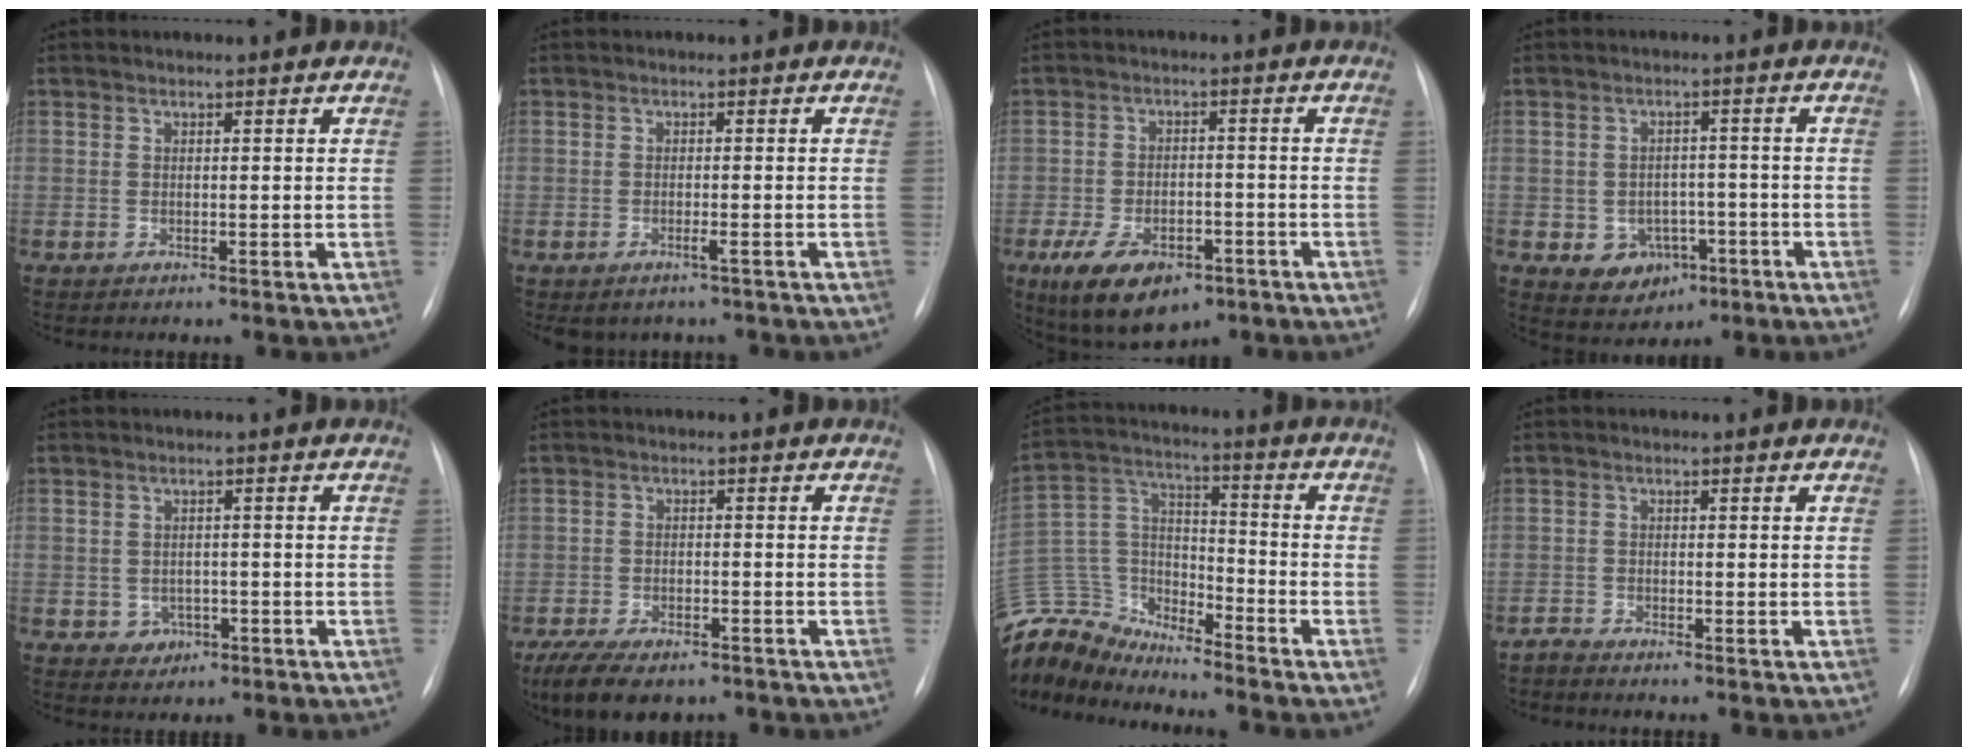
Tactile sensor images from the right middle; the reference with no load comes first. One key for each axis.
{"total": 2.8, "fx": -2.1, "fy": 1.1, "fz": 1.5, "tx": -0.023, "ty": -0.004, "tz": -0.022}
{"total": 10.7, "fx": -6.1, "fy": 5.5, "fz": 6.8, "tx": -0.120, "ty": -0.005, "tz": -0.091}
{"total": 6.2, "fx": -2.5, "fy": 5.0, "fz": 2.7, "tx": -0.040, "ty": 0.012, "tz": -0.025}
{"total": 2.7, "fx": -1.0, "fy": 2.3, "fz": 0.9, "tx": -0.006, "ty": 0.007, "tz": -0.007}
{"total": 10.4, "fx": -7.6, "fy": 4.3, "fz": 5.6, "tx": -0.097, "ty": -0.008, "tz": -0.113}
{"total": 14.8, "fx": -14.2, "fy": 3.6, "fz": 1.5, "tx": -0.044, "ty": 0.057, "tz": -0.271}
{"total": 1.1, "fx": -1.1, "fy": -0.1, "fz": -0.1, "tx": 0.004, "ty": -0.004, "tz": -0.023}